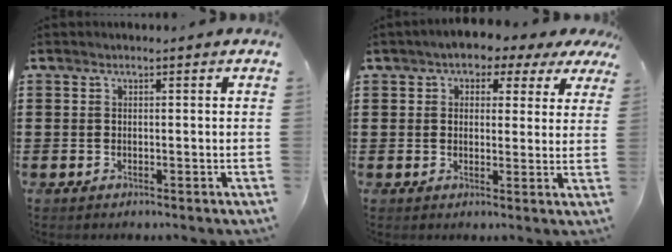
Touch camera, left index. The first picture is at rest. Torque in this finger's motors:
{"motor_torque": [2.14, 0.00, 0.96, 0.07]}